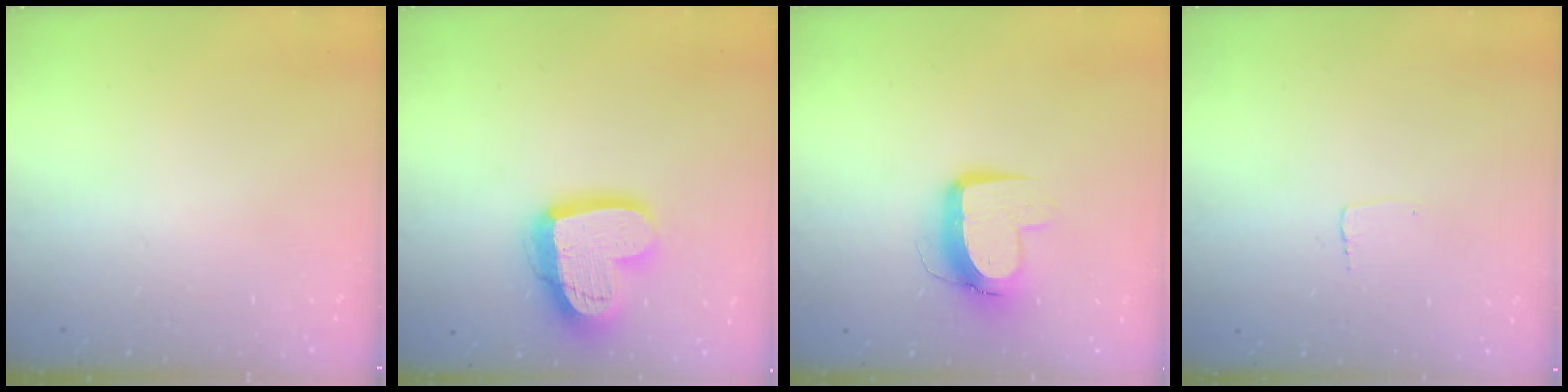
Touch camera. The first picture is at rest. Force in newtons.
{"total": 18.4, "press": 18.3, "slide": 1.6}
{"total": 10.9, "press": 10.9, "slide": 1.2}
{"total": 2.3, "press": 2.3, "slide": 0.1}